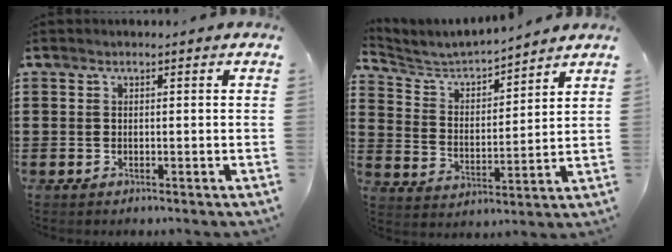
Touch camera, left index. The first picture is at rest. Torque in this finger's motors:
{"motor_torque": [1.08, 1.06, -0.04, 0.02]}